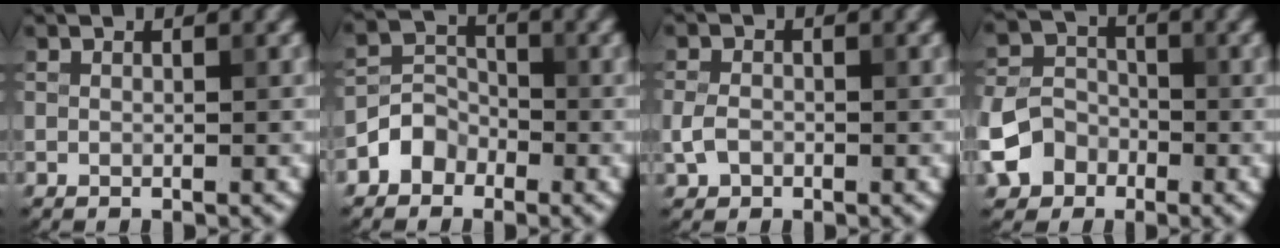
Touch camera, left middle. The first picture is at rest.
{"total": 2.8, "force": [-1.7, 2.1, 0.7], "torque": [-0.003, 0.012, -0.038]}
{"total": 2.0, "force": [-0.6, 1.5, 1.2], "torque": [-0.027, -0.001, -0.016]}
{"total": 5.6, "force": [-2.5, 4.5, 2.3], "torque": [-0.034, -0.003, -0.060]}